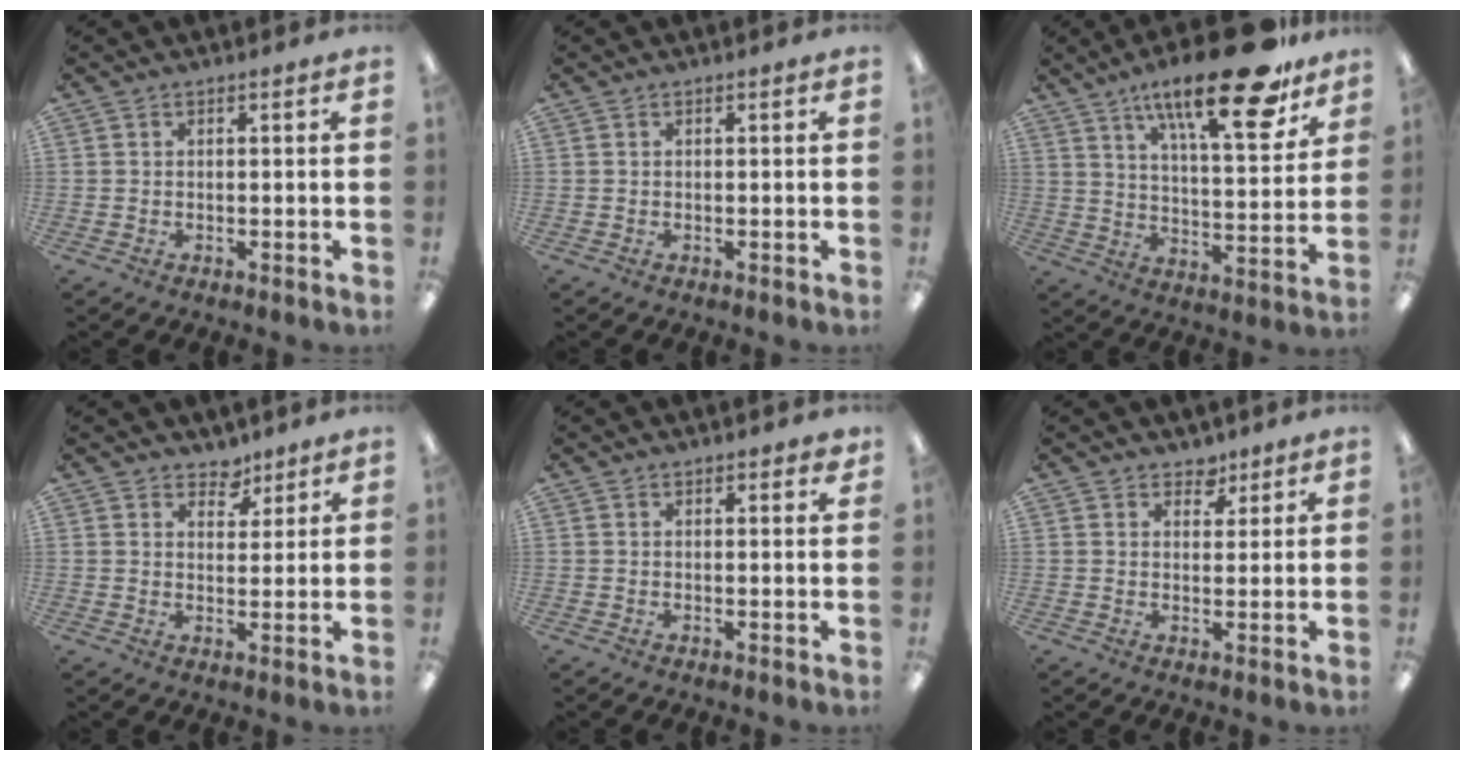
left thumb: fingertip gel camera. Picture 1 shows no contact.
{"total": 0.0}
{"total": 22.9, "force": [14.8, 6.7, 16.1], "torque": [-0.244, -0.084, 0.236]}
{"total": 4.9, "force": [3.9, 2.9, 0.9], "torque": [0.002, -0.024, 0.067]}
{"total": 1.5, "force": [1.3, 0.6, 0.5], "torque": [0.005, -0.006, 0.021]}
{"total": 3.9, "force": [2.9, 2.4, 0.8], "torque": [-0.001, -0.015, 0.050]}